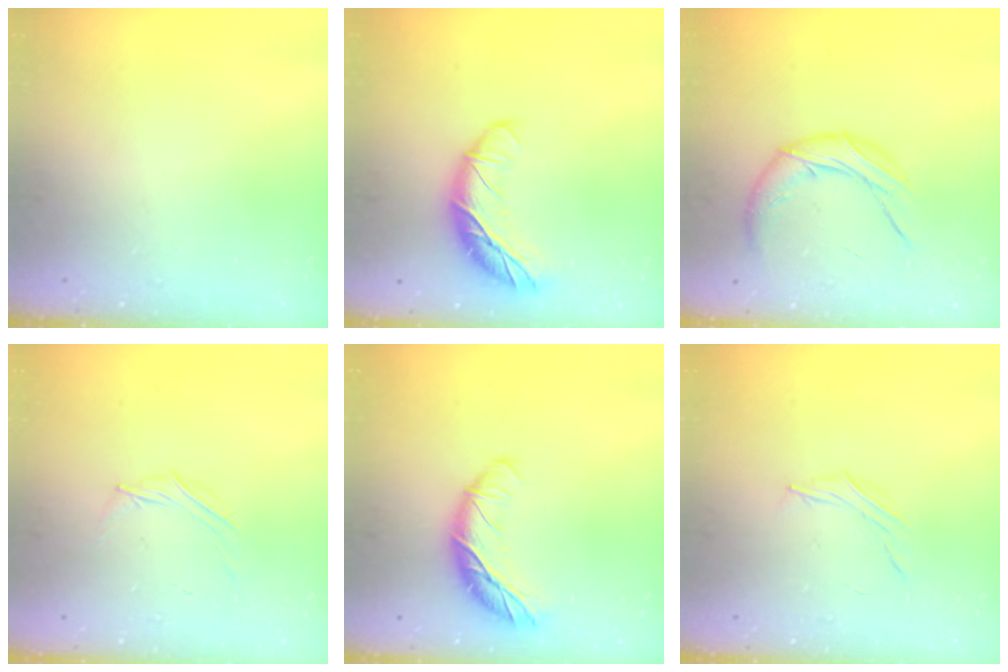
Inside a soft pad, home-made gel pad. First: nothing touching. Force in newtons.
{"total": 14.5, "press": 14.5, "slide": 0.6}
{"total": 11.6, "press": 11.5, "slide": 1.5}
{"total": 3.7, "press": 3.4, "slide": 1.3}
{"total": 12.4, "press": 12.4, "slide": 0.5}
{"total": 3.5, "press": 3.3, "slide": 1.0}